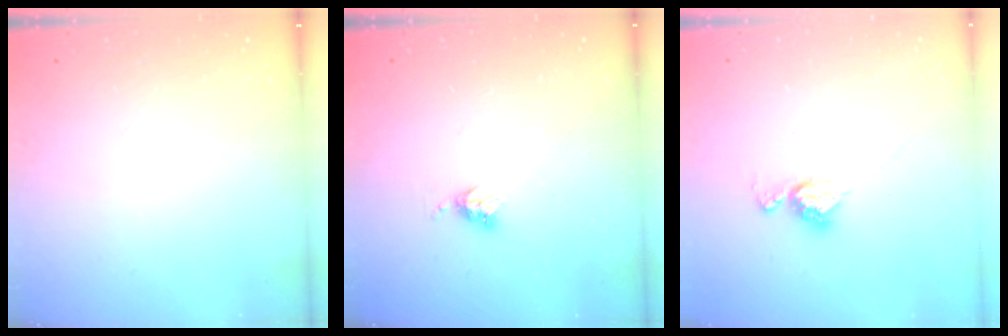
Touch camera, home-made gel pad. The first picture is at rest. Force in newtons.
{"total": 5.2, "press": 5.2, "slide": 0.6}
{"total": 9.0, "press": 8.9, "slide": 0.7}